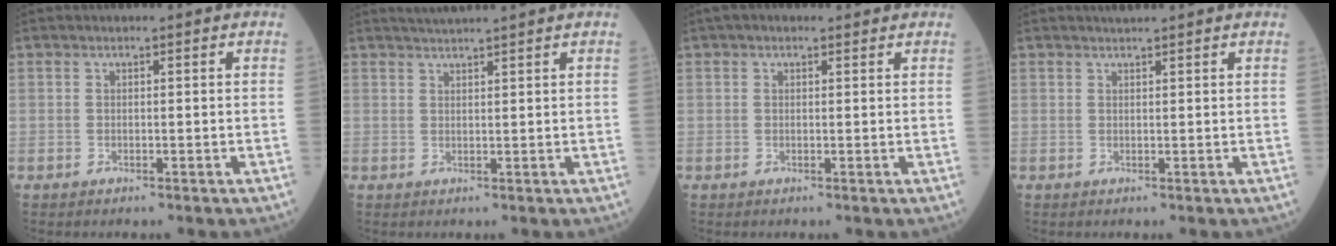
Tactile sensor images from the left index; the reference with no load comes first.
{"total": 4.0, "force": [3.6, -0.8, 1.5], "torque": [-0.018, 0.022, 0.059]}
{"total": 1.8, "force": [1.3, 0.8, 0.7], "torque": [-0.013, 0.023, 0.018]}
{"total": 1.4, "force": [1.3, -0.2, 0.5], "torque": [-0.007, 0.005, 0.026]}